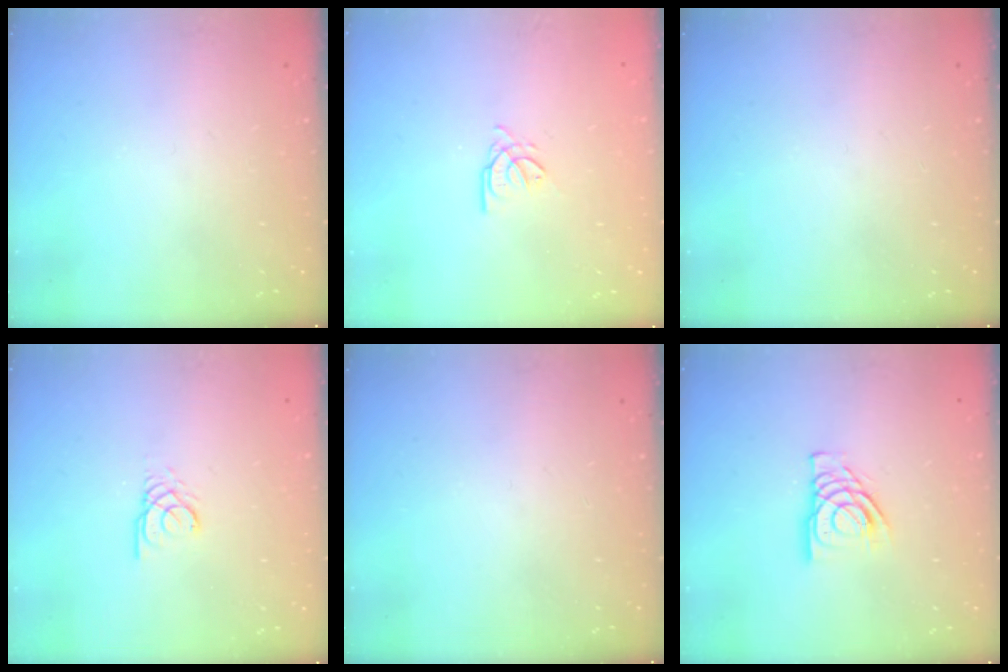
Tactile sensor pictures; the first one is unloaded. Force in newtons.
{"total": 3.1, "press": 3.1, "slide": 0.1}
{"total": 0.0}
{"total": 2.4, "press": 2.4, "slide": 0.4}
{"total": 0.0}
{"total": 11.3, "press": 11.1, "slide": 1.6}